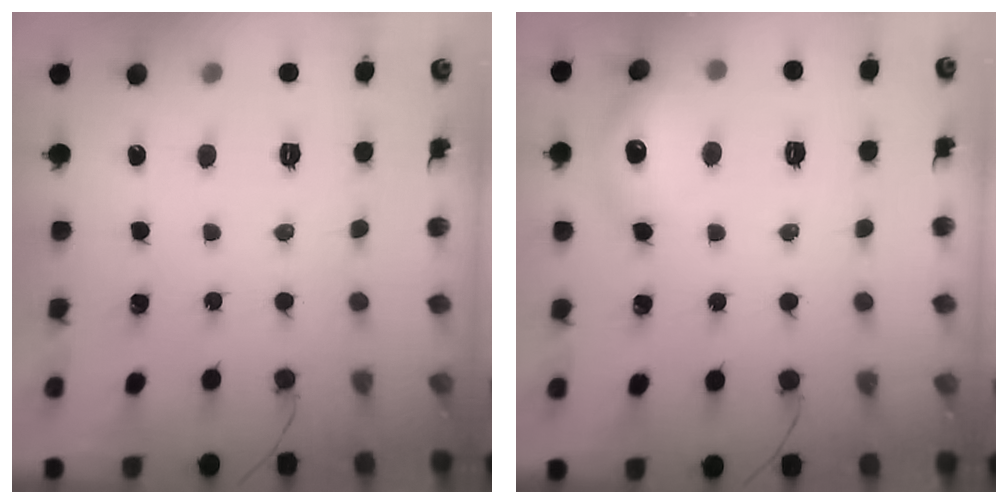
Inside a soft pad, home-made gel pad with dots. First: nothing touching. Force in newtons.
{"total": 13.0, "press": 13.0, "slide": 0.6}